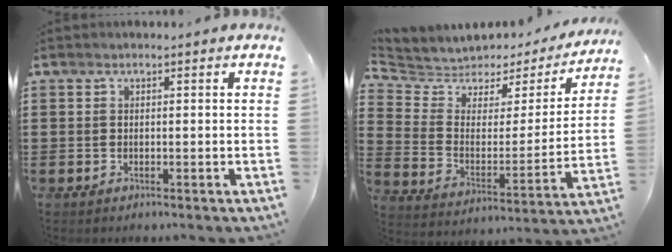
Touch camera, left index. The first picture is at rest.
{"total": 4.6, "force": [3.9, 2.5, 0.4], "torque": [-0.041, -0.033, 0.063]}